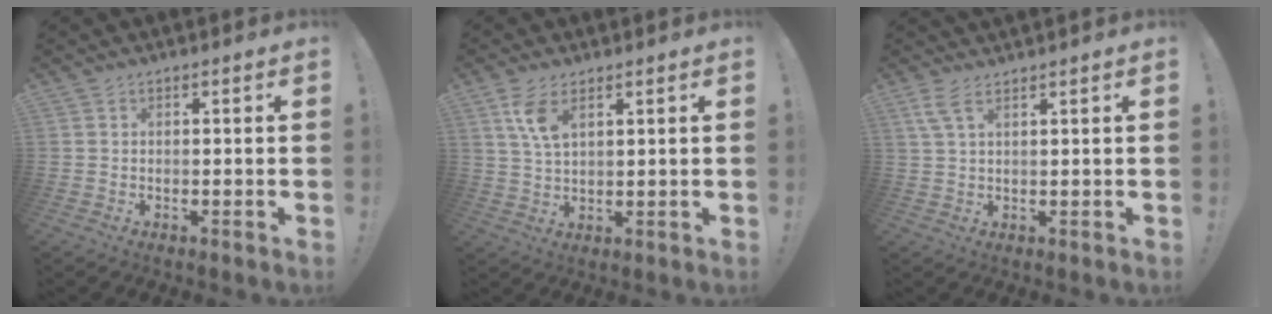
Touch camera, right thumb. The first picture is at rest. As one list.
[{"total": 7.1, "force": [3.7, 3.1, 5.1], "torque": [-0.095, -0.016, 0.067]}, {"total": 4.0, "force": [2.7, 0.6, 2.9], "torque": [-0.062, -0.005, 0.049]}]